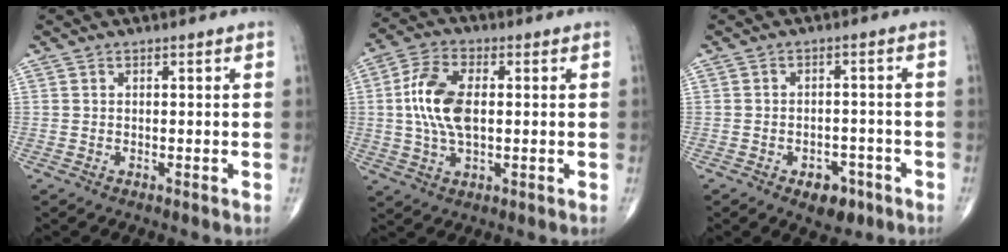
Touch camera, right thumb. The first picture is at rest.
{"total": 11.0, "force": [0.6, 5.7, 9.3], "torque": [-0.197, 0.008, 0.011]}
{"total": 5.6, "force": [-3.1, 3.5, 3.0], "torque": [-0.017, 0.023, -0.038]}